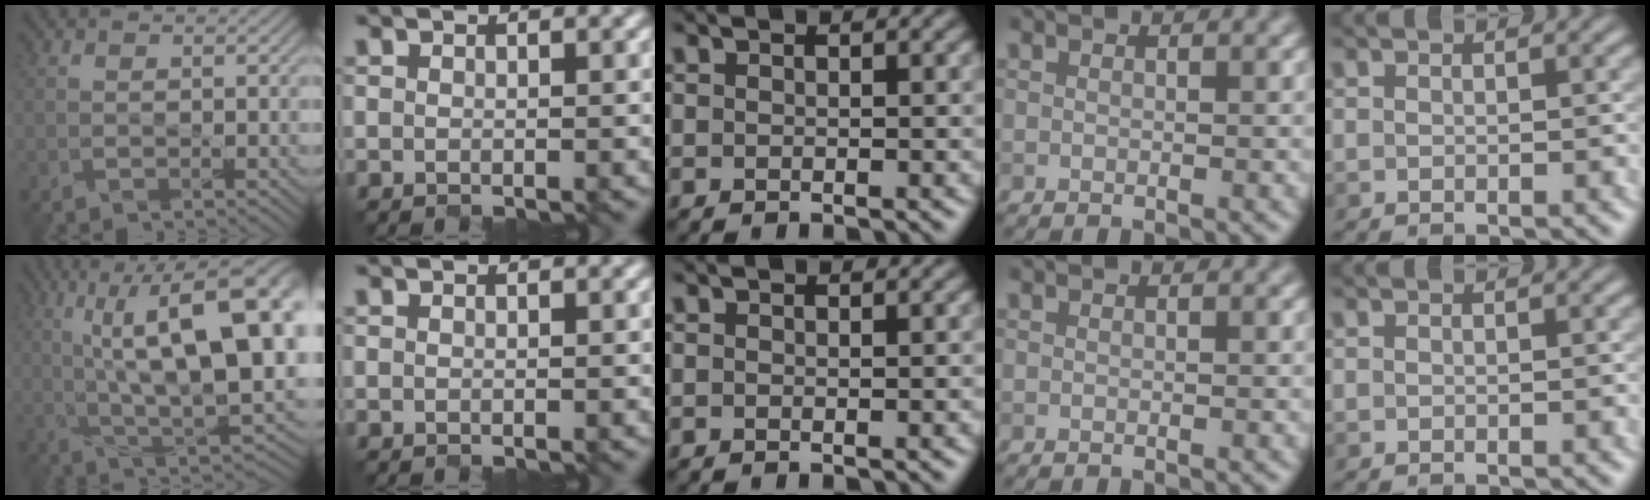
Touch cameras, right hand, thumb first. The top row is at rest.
{"thumb": {"total": 18.7, "force": [4.2, 7.3, 16.7], "torque": [-0.247, 0.027, 0.073]}}